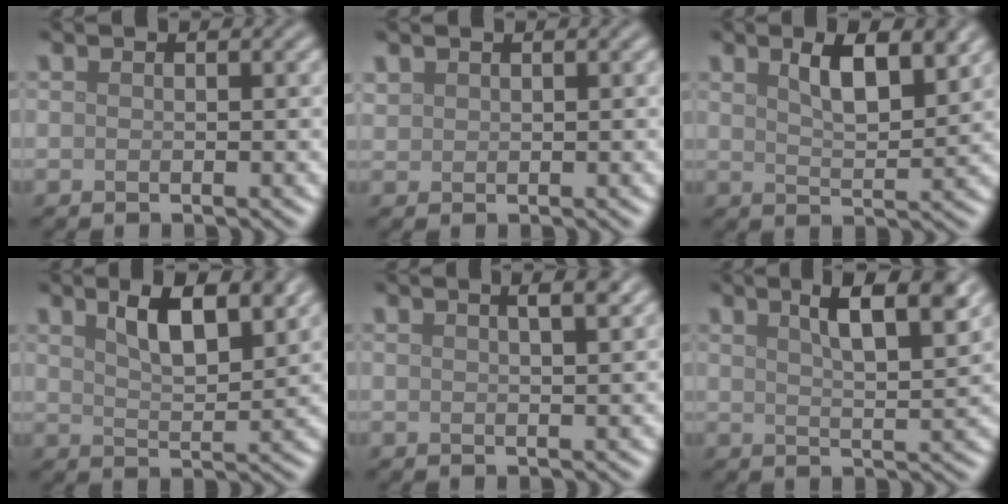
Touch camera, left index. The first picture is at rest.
{"total": 0.8, "force": [0.7, 0.5, 0.1], "torque": [-0.004, 0.001, 0.018]}
{"total": 4.9, "force": [2.5, 1.7, 3.9], "torque": [-0.065, 0.001, 0.042]}
{"total": 5.6, "force": [3.1, 1.9, 4.2], "torque": [-0.070, 0.003, 0.050]}
{"total": 3.4, "force": [1.8, 1.3, 2.5], "torque": [-0.007, 0.013, 0.002]}
{"total": 6.3, "force": [3.4, 1.7, 5.1], "torque": [-0.066, 0.011, 0.049]}